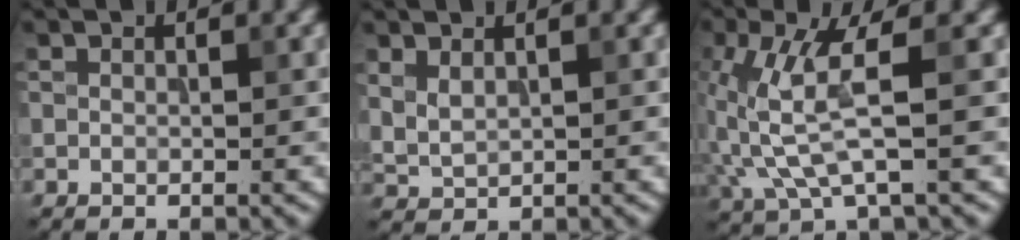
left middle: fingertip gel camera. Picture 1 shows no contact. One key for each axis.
{"total": 1.5, "fx": 1.0, "fy": 0.6, "fz": 1.0, "tx": -0.032, "ty": 0.000, "tz": 0.026}
{"total": 5.0, "fx": 0.2, "fy": 0.9, "fz": 4.9, "tx": -0.129, "ty": -0.001, "tz": 0.010}